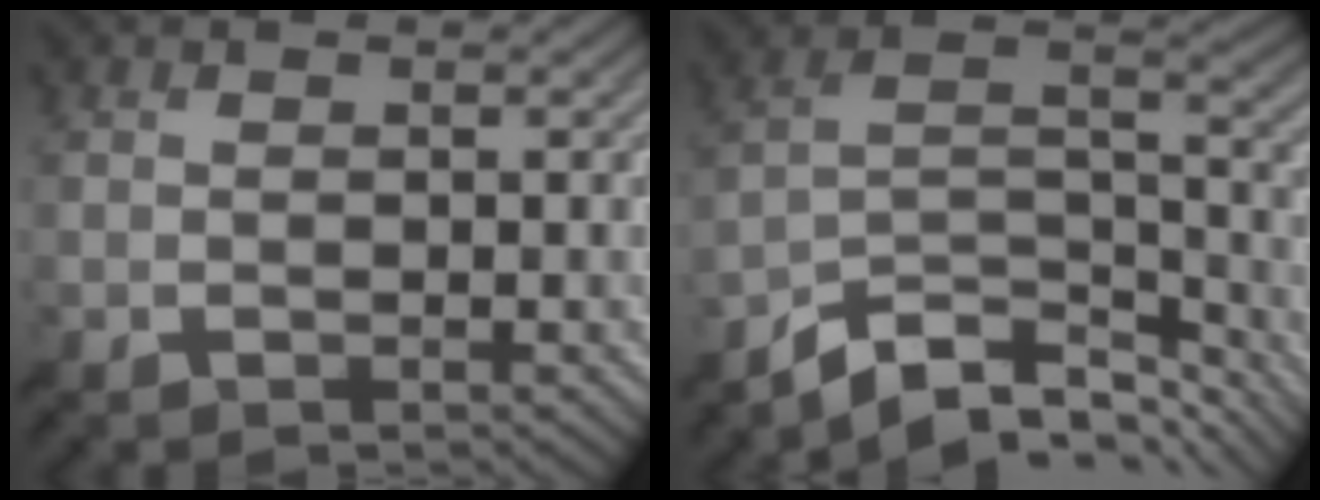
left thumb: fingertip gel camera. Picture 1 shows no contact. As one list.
[{"total": 10.4, "force": [-8.2, 4.0, 5.1], "torque": [-0.091, -0.006, -0.153]}]